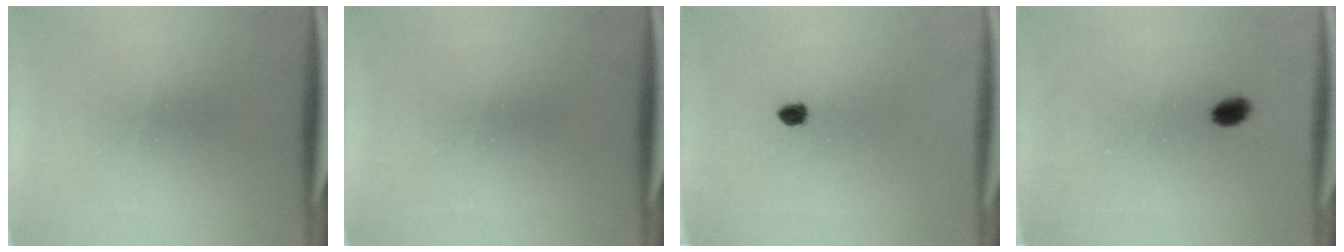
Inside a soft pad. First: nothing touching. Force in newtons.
{"total": 0.0}
{"total": 1.7}
{"total": 2.4}